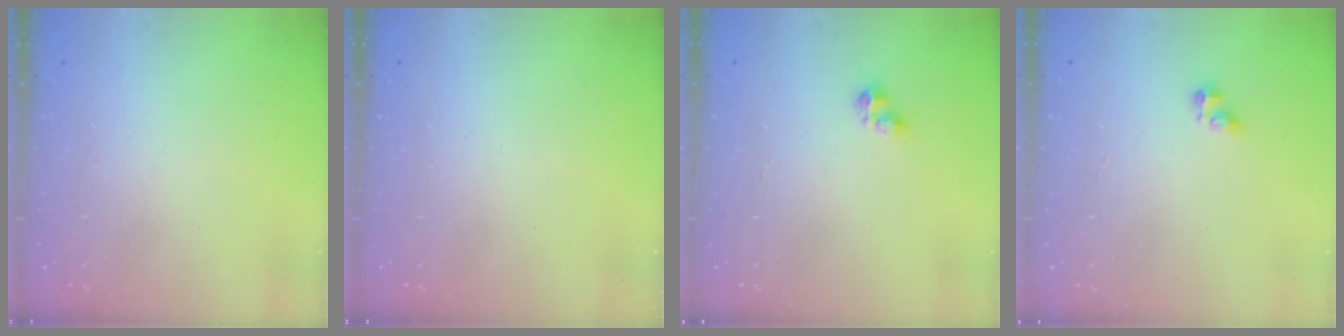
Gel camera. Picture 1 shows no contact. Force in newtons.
{"total": 0.0}
{"total": 2.7, "press": 2.6, "slide": 0.3}
{"total": 2.1, "press": 2.1, "slide": 0.3}